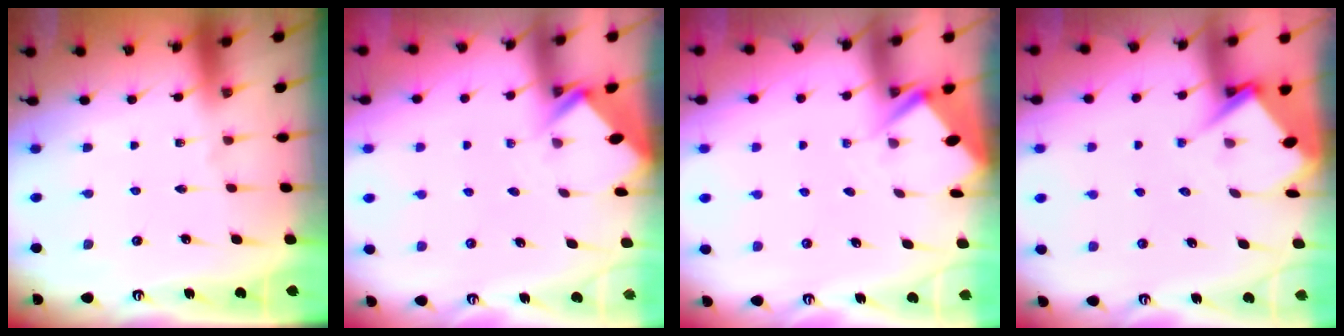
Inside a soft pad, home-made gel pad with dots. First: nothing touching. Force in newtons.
{"total": 2.9, "press": 2.9, "slide": 0.2}
{"total": 2.6, "press": 2.6, "slide": 0.1}
{"total": 6.8, "press": 6.8, "slide": 0.5}